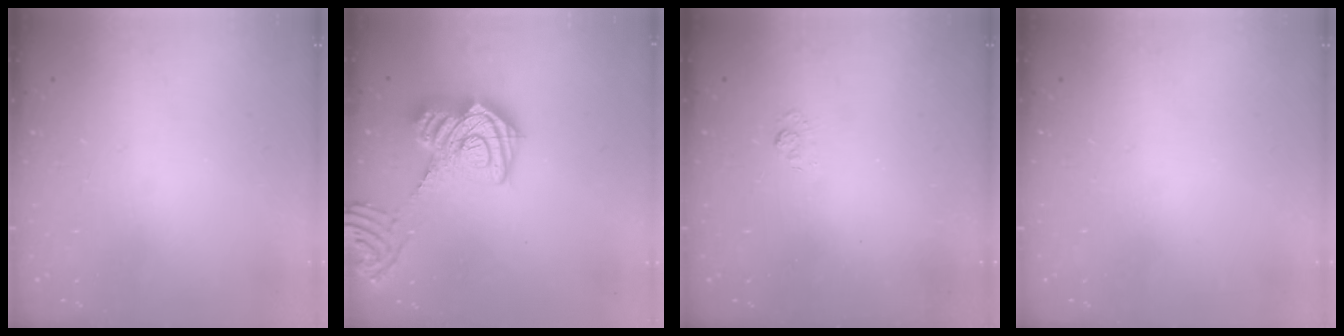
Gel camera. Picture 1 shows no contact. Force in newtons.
{"total": 20.4, "press": 20.3, "slide": 2.1}
{"total": 2.7, "press": 2.3, "slide": 1.5}
{"total": 0.0}